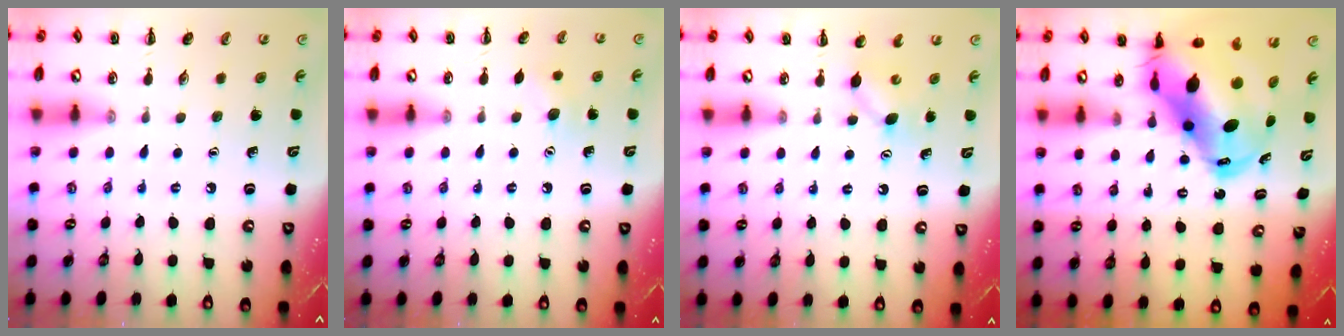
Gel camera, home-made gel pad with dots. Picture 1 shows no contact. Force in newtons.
{"total": 6.5, "press": 6.3, "slide": 1.6}
{"total": 4.1, "press": 3.9, "slide": 1.2}
{"total": 15.8, "press": 15.3, "slide": 4.1}